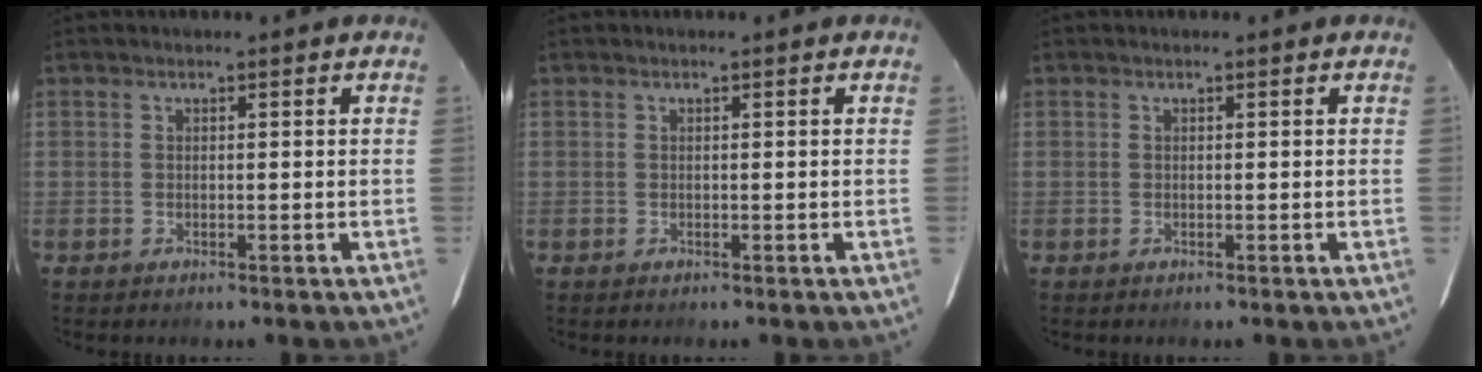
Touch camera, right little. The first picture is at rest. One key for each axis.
{"total": 0.0}
{"total": 0.0}